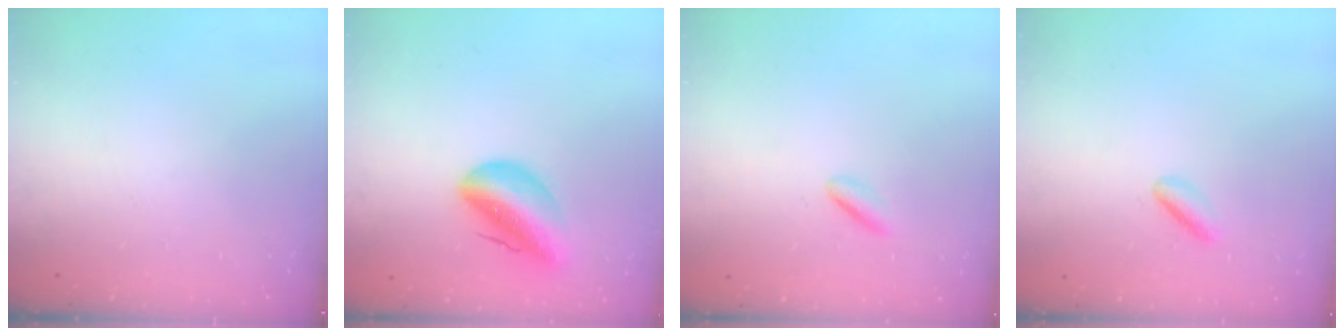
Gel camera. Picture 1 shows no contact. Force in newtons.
{"total": 12.7, "press": 12.2, "slide": 3.6}
{"total": 2.4, "press": 2.2, "slide": 1.0}
{"total": 3.6, "press": 3.4, "slide": 1.3}